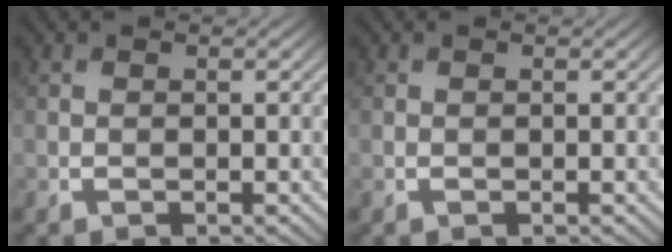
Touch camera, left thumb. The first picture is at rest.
{"total": 0.0}